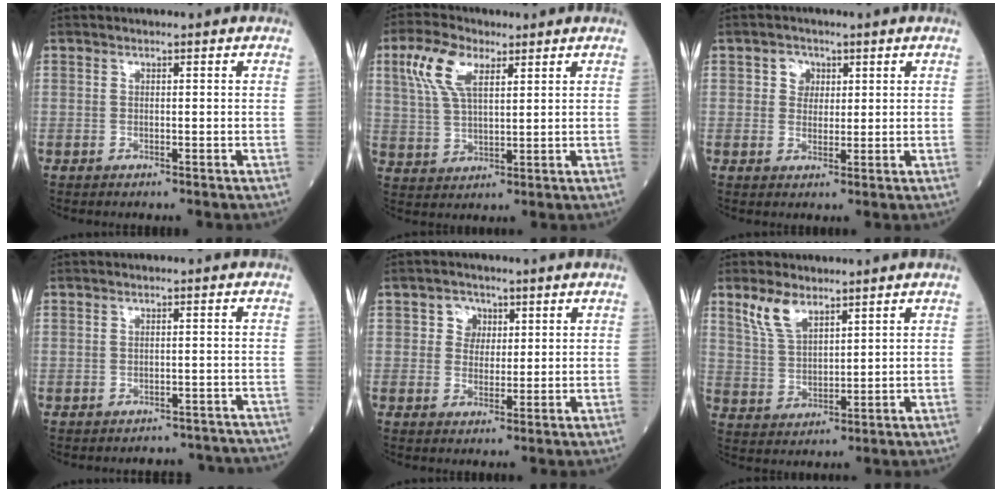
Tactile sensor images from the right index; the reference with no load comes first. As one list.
[{"total": 8.0, "force": [3.8, 3.2, 6.3], "torque": [-0.144, 0.017, 0.076]}, {"total": 2.7, "force": [0.9, 2.3, 1.0], "torque": [-0.015, 0.006, 0.011]}, {"total": 8.4, "force": [-8.0, 2.5, 0.5], "torque": [0.006, 0.017, -0.077]}, {"total": 3.2, "force": [1.0, 2.8, 0.9], "torque": [-0.013, 0.008, 0.013]}, {"total": 5.8, "force": [4.1, 2.3, 3.4], "torque": [-0.079, 0.006, 0.087]}]